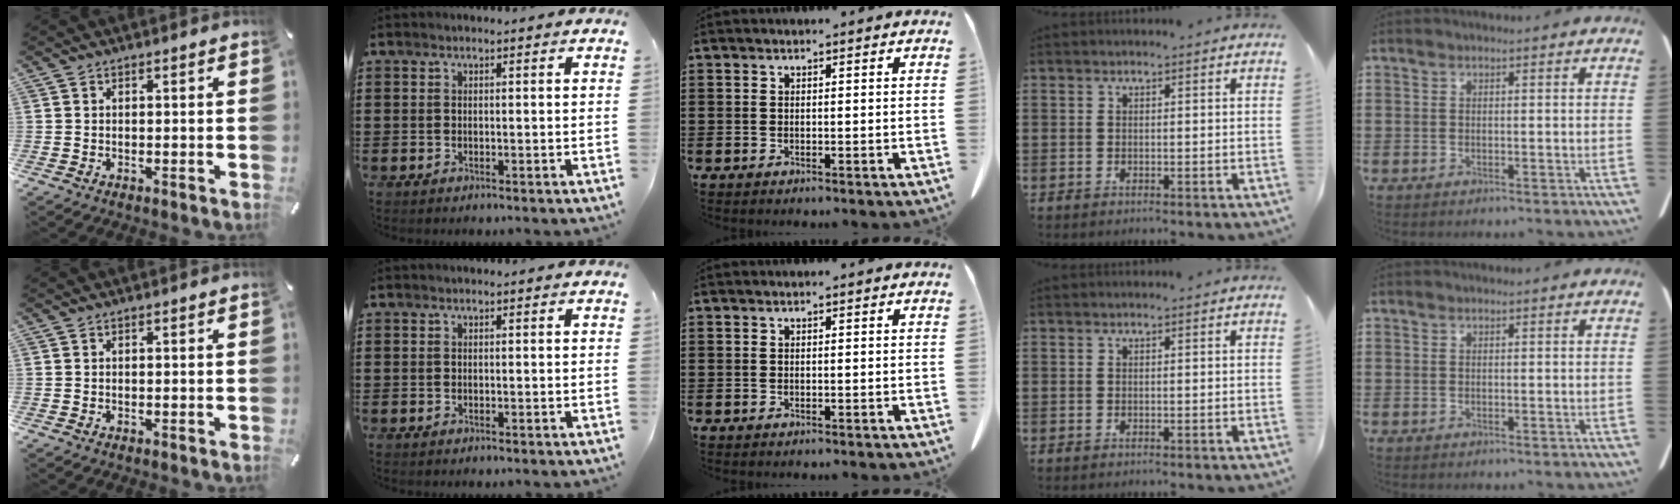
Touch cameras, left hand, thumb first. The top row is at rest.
{}